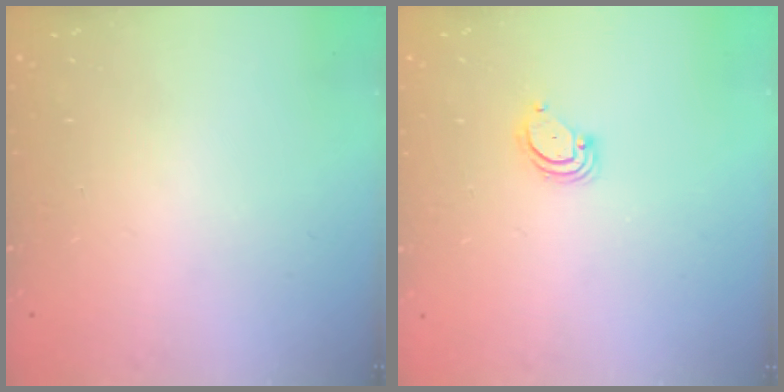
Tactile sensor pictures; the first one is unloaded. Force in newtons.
{"total": 3.4, "press": 3.3, "slide": 0.3}